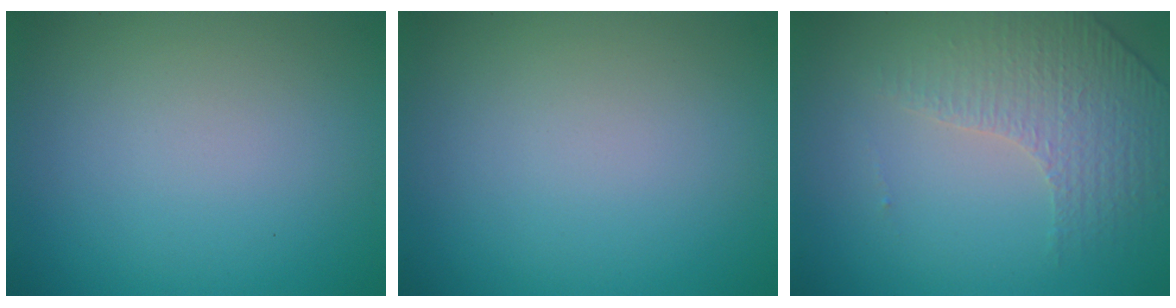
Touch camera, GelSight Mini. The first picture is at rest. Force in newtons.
{"total": 0.0}
{"total": 4.4, "press": 3.0, "slide": 3.3}